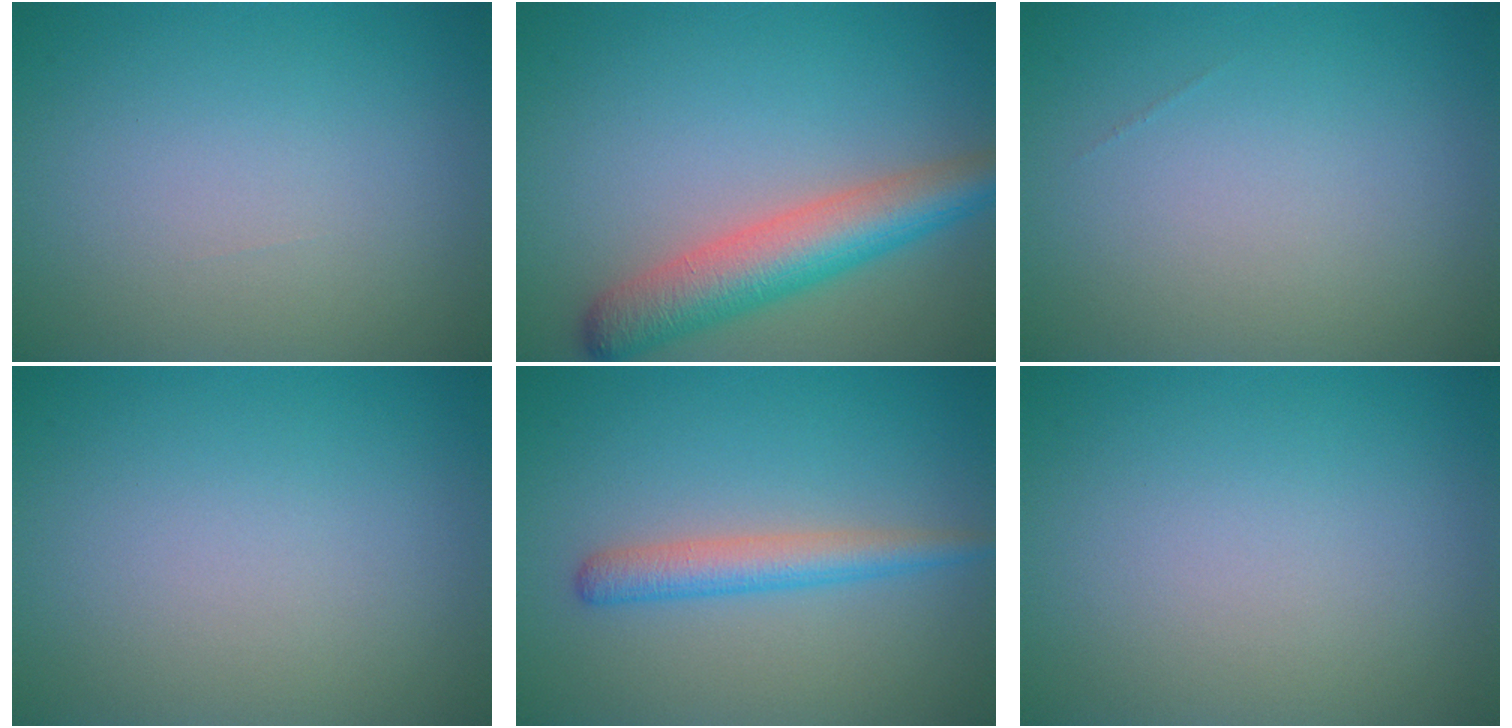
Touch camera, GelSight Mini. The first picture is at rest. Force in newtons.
{"total": 6.1, "press": 6.1, "slide": 0.3}
{"total": 0.0}
{"total": 0.0}
{"total": 2.9, "press": 2.9, "slide": 0.1}
{"total": 0.0}